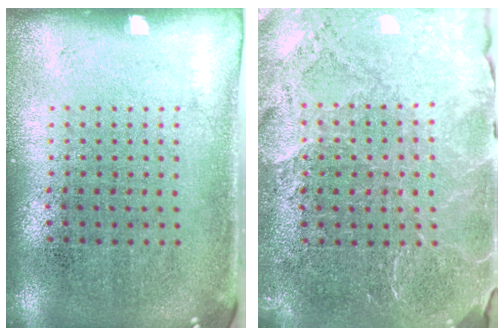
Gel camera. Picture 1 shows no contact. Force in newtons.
{"total": 3.6, "press": 3.4, "slide": 1.1}